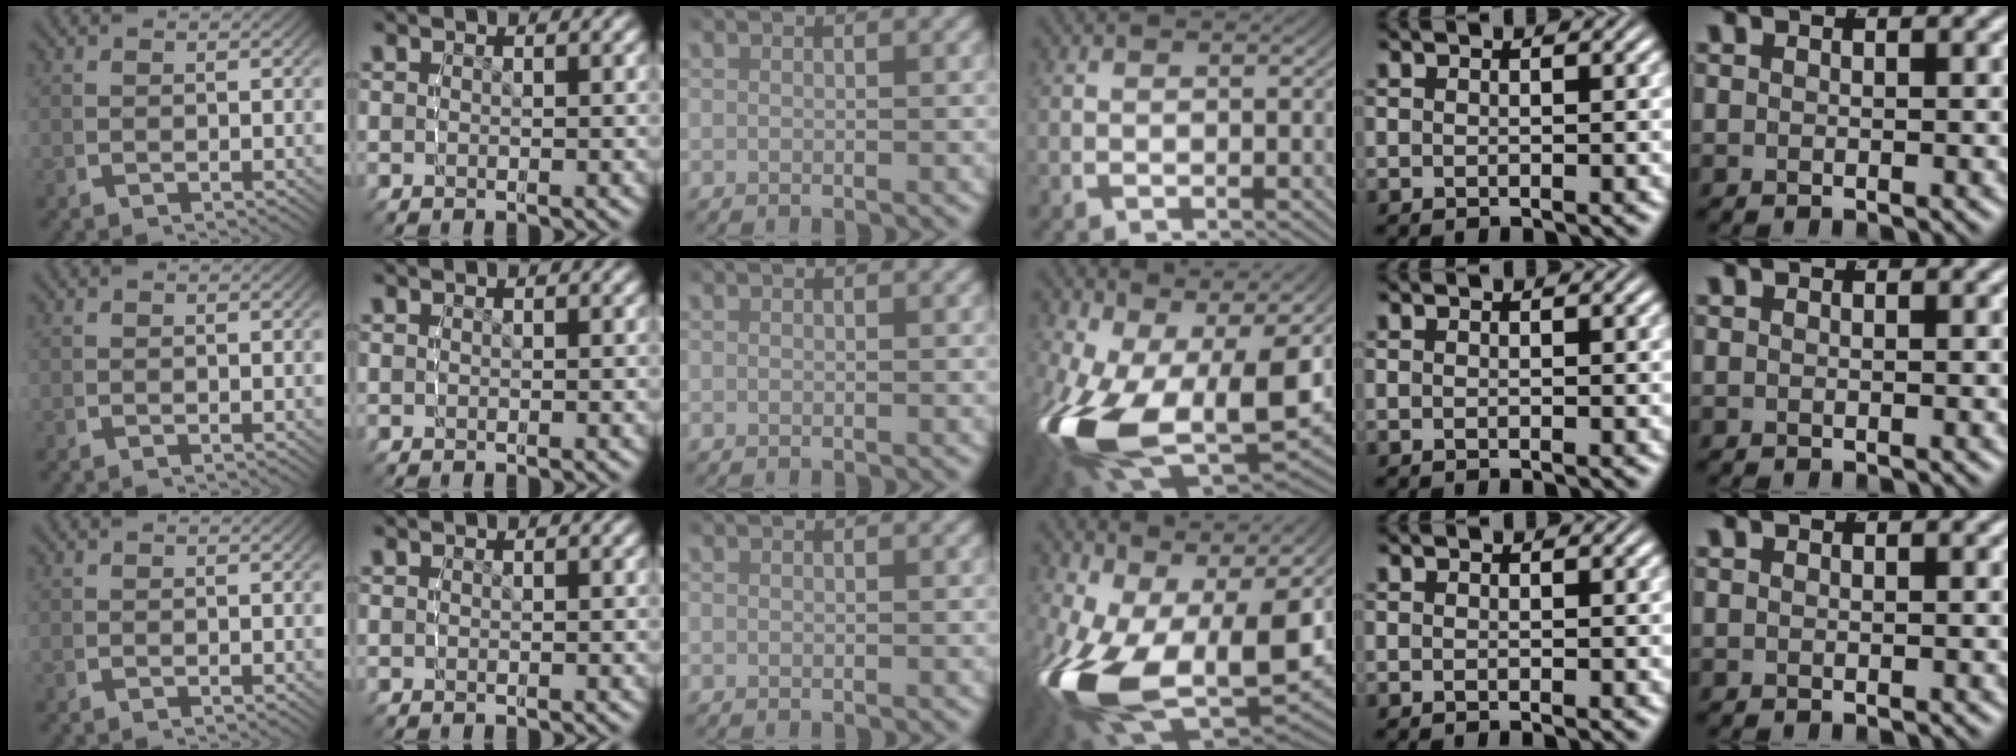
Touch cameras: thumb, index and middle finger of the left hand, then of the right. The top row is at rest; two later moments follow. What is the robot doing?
{"motion": "lift_and_place", "object": "glasses"}